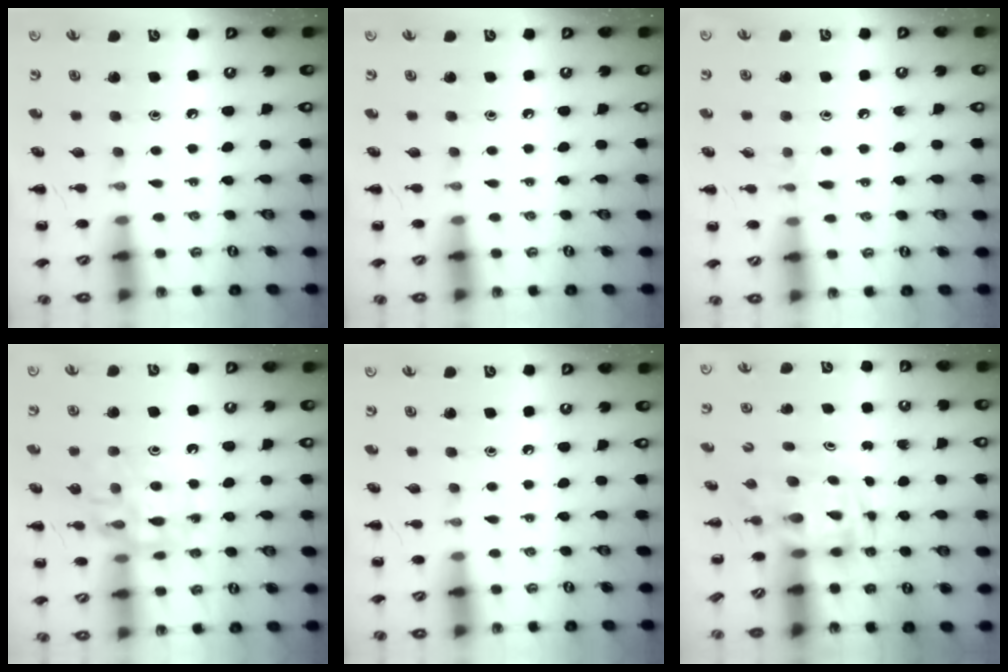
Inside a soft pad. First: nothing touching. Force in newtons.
{"total": 0.0}
{"total": 6.5, "press": 6.1, "slide": 2.1}
{"total": 12.8, "press": 12.6, "slide": 1.8}
{"total": 0.0}
{"total": 3.4, "press": 3.4, "slide": 0.6}